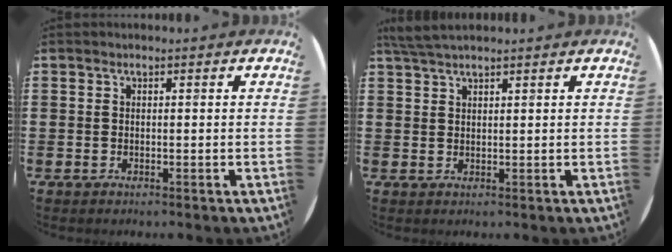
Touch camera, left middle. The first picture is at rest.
{"total": 2.6, "force": [2.3, 0.3, 1.1], "torque": [-0.025, 0.002, 0.044]}